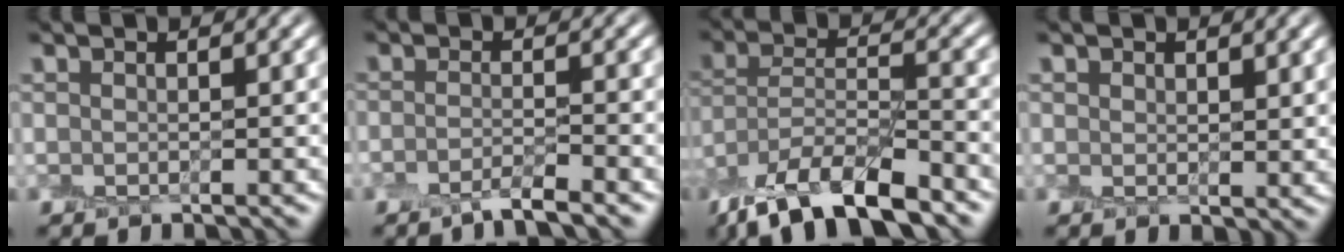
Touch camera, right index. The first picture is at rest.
{"total": 2.6, "force": [-1.9, 0.5, 1.8], "torque": [-0.025, -0.004, -0.046]}
{"total": 11.5, "force": [-8.9, 3.8, 6.4], "torque": [-0.114, 0.000, -0.169]}
{"total": 1.4, "force": [0.8, 0.9, 0.7], "torque": [-0.008, -0.004, 0.019]}